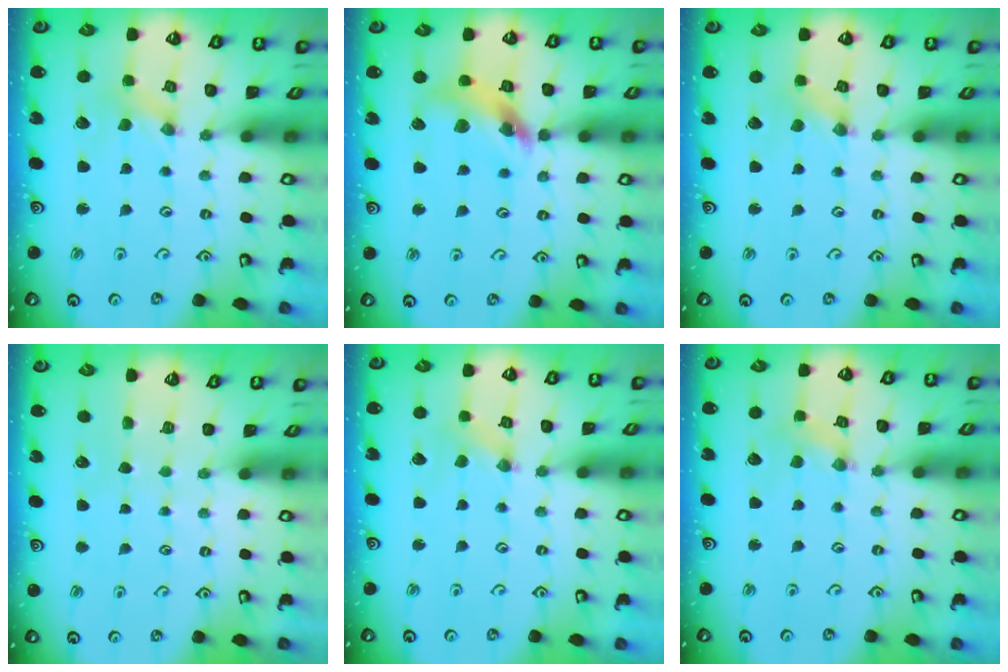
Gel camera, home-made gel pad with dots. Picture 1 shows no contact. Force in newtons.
{"total": 12.9, "press": 12.8, "slide": 1.8}
{"total": 0.0}
{"total": 0.0}
{"total": 0.0}
{"total": 2.1, "press": 2.1, "slide": 0.4}